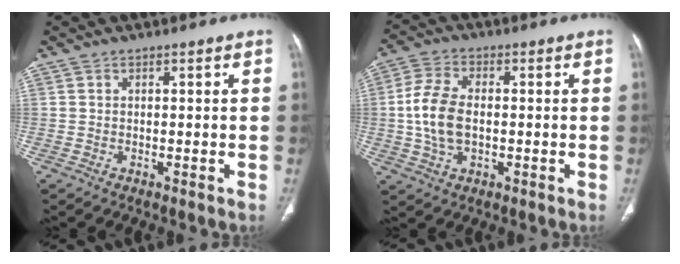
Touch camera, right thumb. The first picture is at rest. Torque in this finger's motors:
{"motor_torque": [-0.16, 0.62, 1.12, 0.14, 0.33]}